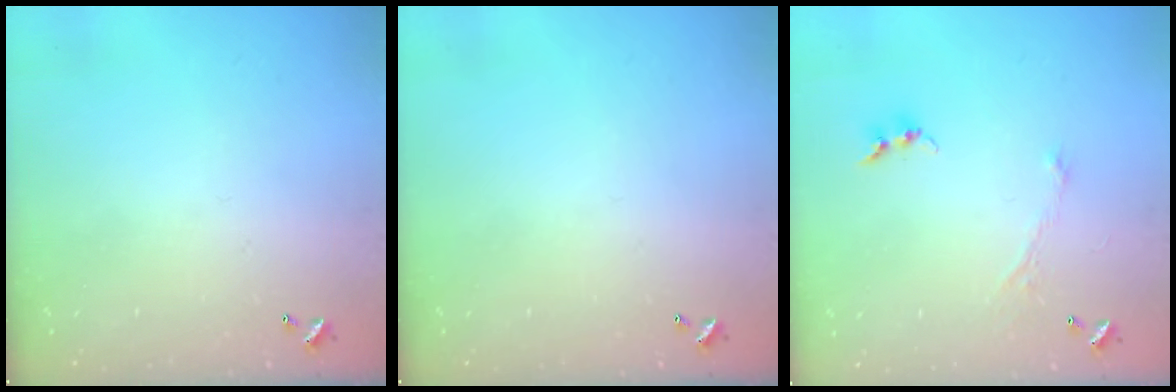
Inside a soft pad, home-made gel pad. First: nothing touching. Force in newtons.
{"total": 0.0}
{"total": 1.1, "press": 1.0, "slide": 0.6}